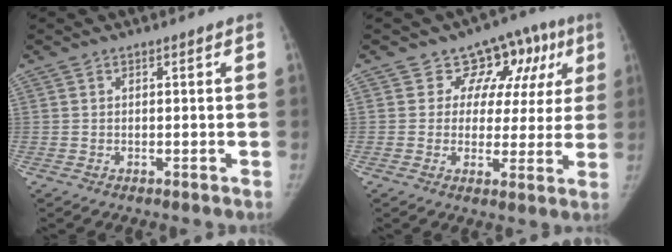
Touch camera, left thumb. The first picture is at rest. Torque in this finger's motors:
{"motor_torque": [-0.18, 0.19, -0.30, 0.12, -0.08]}